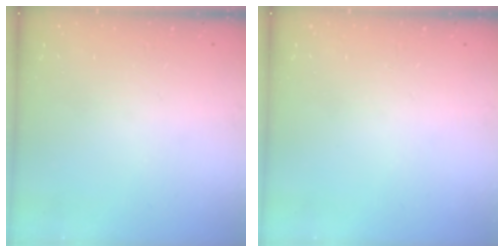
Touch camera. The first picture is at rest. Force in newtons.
{"total": 0.0}